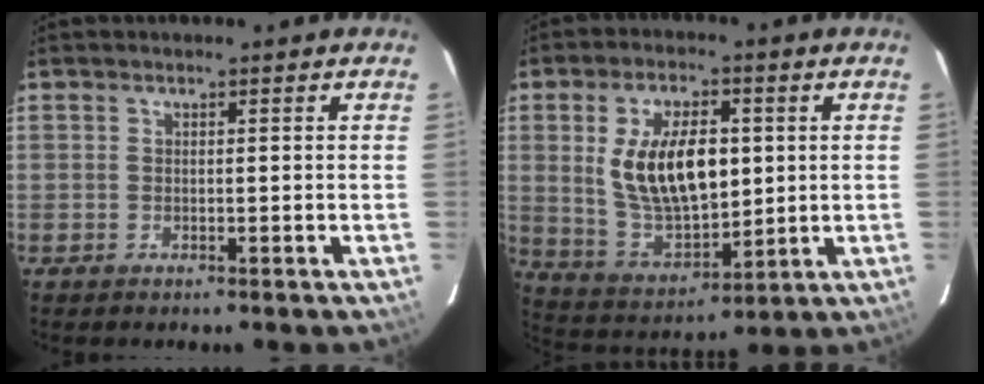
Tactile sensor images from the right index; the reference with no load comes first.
{"total": 15.9, "force": [2.5, 8.2, 13.4], "torque": [-0.254, -0.001, 0.061]}